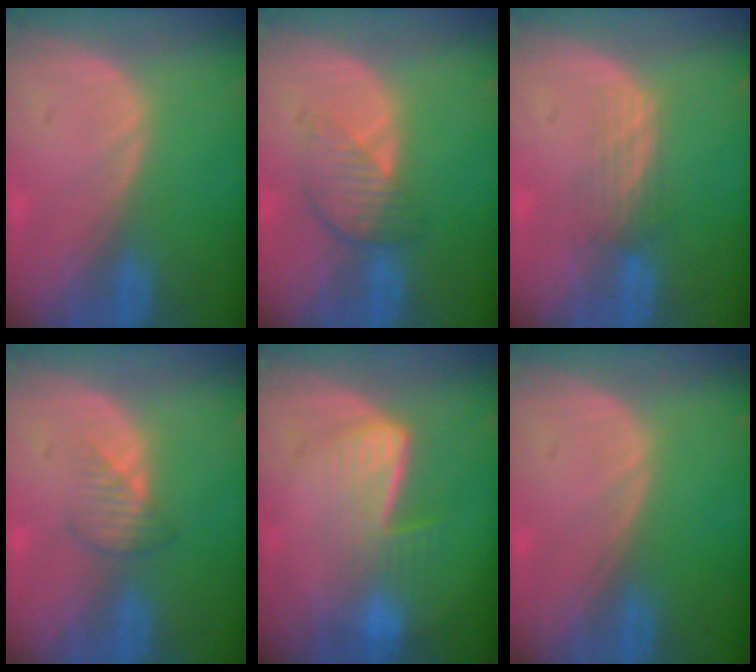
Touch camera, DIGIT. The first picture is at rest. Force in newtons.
{"total": 4.5, "press": 4.1, "slide": 1.9}
{"total": 3.2, "press": 2.7, "slide": 1.7}
{"total": 2.5, "press": 2.5, "slide": 0.3}
{"total": 7.0, "press": 5.9, "slide": 3.8}
{"total": 0.0}